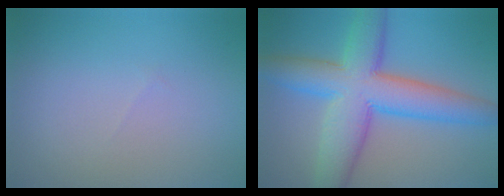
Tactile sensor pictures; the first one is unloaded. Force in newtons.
{"total": 10.0, "press": 10.0, "slide": 0.4}